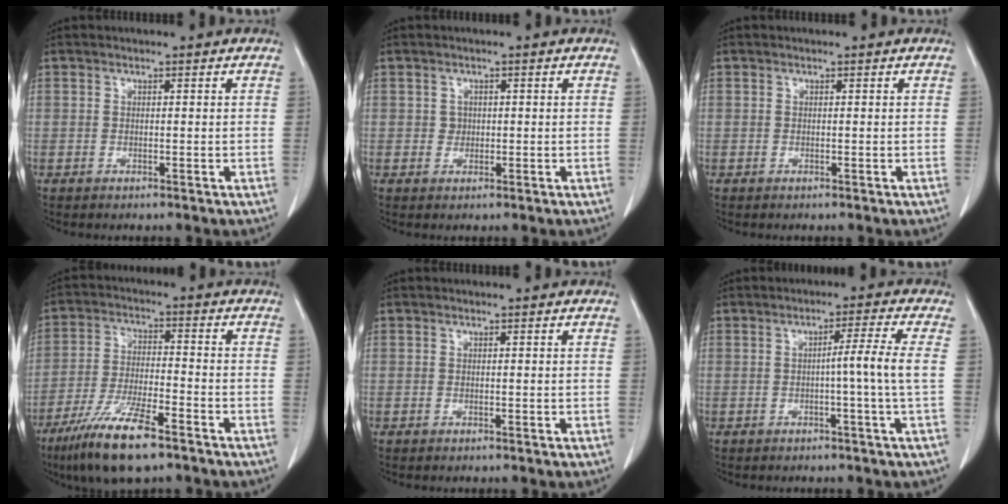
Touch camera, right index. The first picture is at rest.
{"total": 1.3, "force": [0.1, 1.2, 0.4], "torque": [-0.005, 0.002, 0.004]}
{"total": 0.0}
{"total": 11.8, "force": [-8.0, 2.0, 8.5], "torque": [-0.167, -0.024, -0.143]}
{"total": 0.0}
{"total": 4.6, "force": [-0.5, -1.7, 4.3], "torque": [-0.064, 0.003, -0.010]}